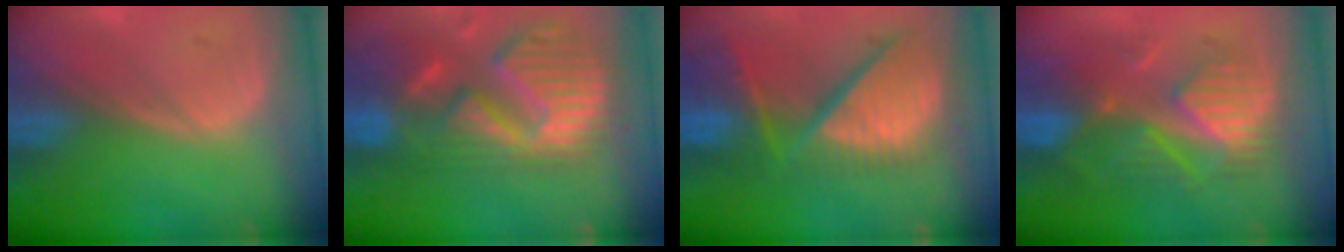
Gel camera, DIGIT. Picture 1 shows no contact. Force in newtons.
{"total": 13.9, "press": 11.6, "slide": 7.7}
{"total": 12.8, "press": 10.6, "slide": 7.2}
{"total": 8.5, "press": 8.5, "slide": 0.8}